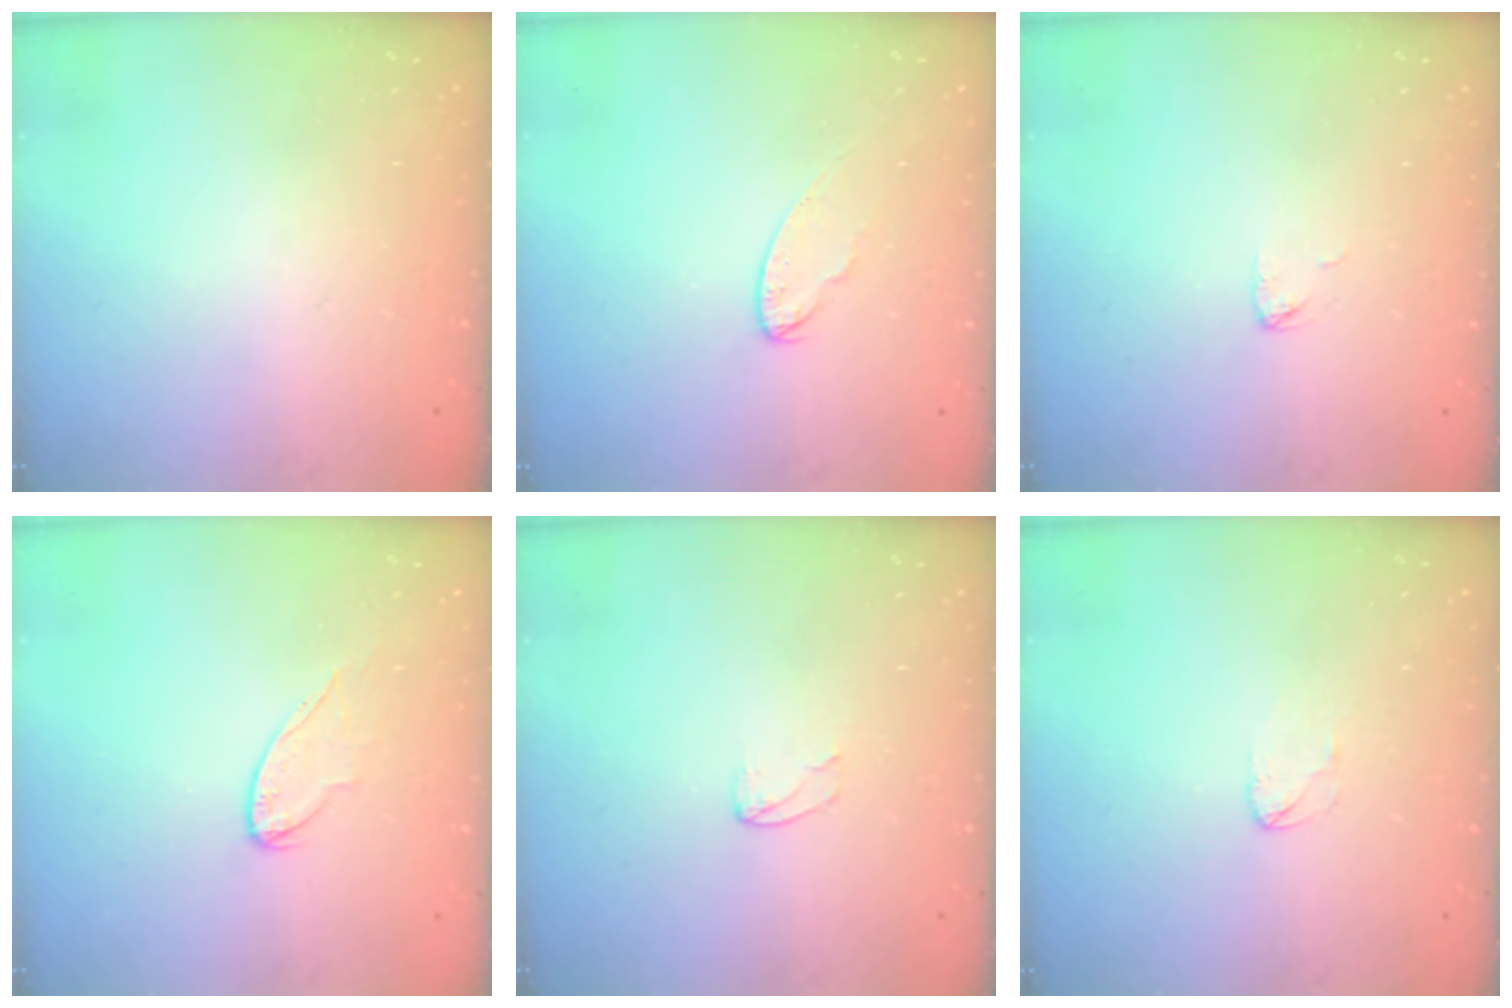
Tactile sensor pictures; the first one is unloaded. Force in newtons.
{"total": 5.9, "press": 5.8, "slide": 0.6}
{"total": 2.8, "press": 2.7, "slide": 0.2}
{"total": 6.4, "press": 6.3, "slide": 0.6}
{"total": 2.4, "press": 2.4, "slide": 0.2}
{"total": 2.5, "press": 2.5, "slide": 0.1}